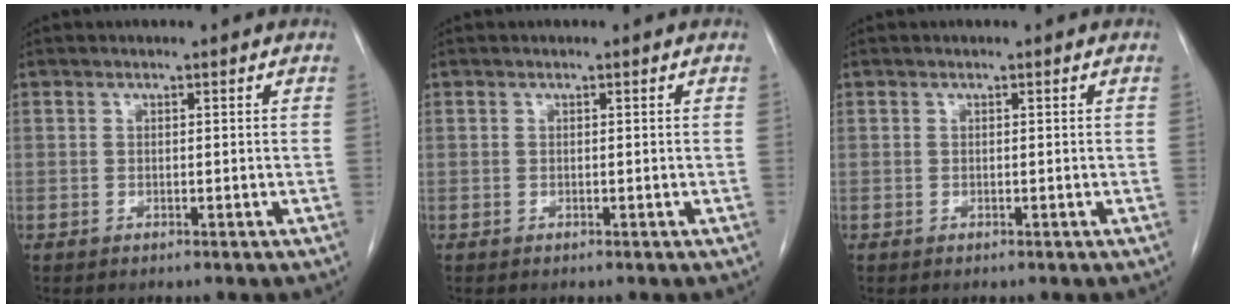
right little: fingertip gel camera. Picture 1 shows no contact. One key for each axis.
{"total": 0.0}
{"total": 0.0}